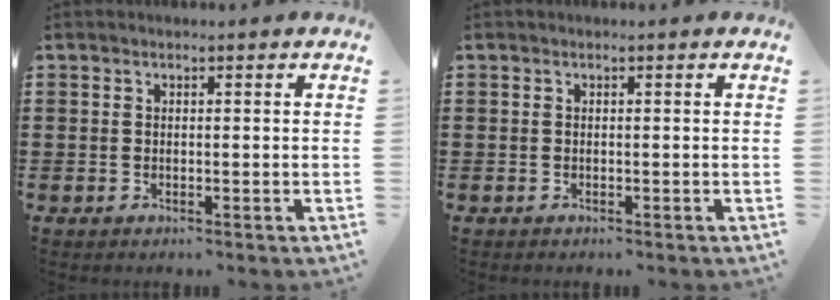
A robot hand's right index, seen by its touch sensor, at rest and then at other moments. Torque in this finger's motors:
{"motor_torque": [0.13, -0.09, 0.00, 0.02]}